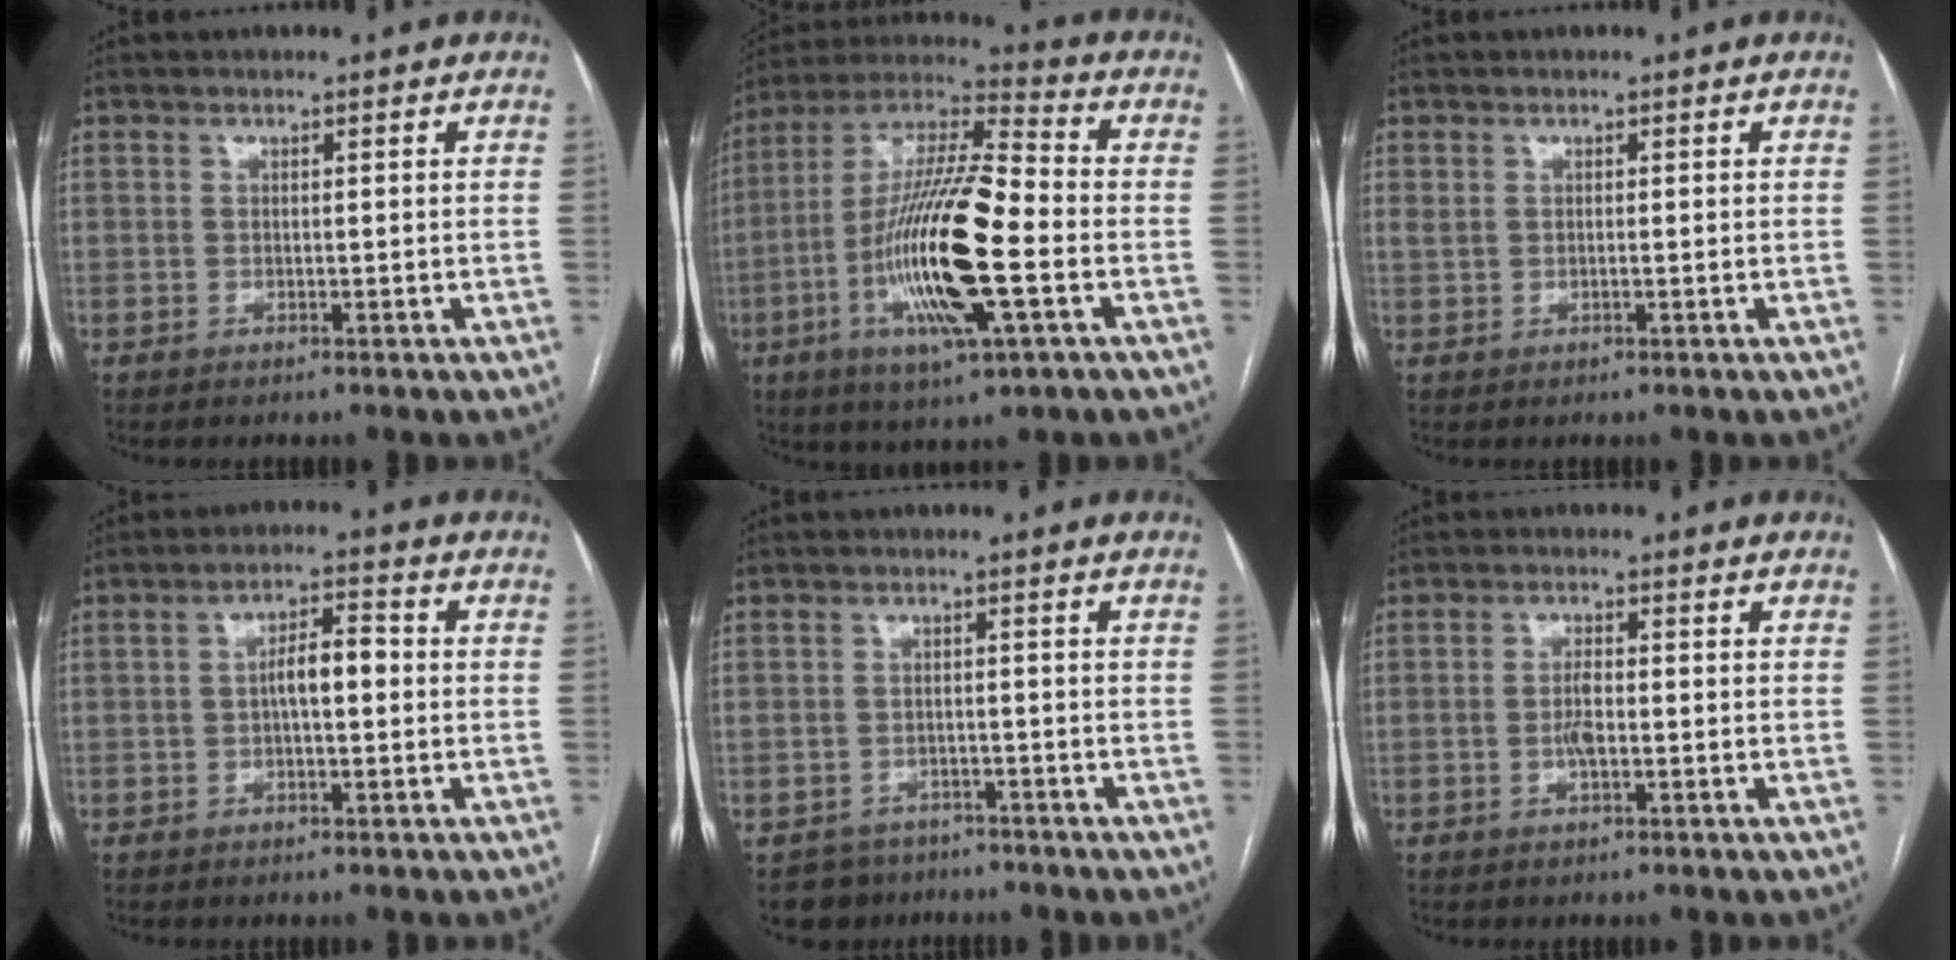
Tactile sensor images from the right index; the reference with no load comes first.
{"total": 19.6, "force": [-4.7, 2.8, 18.9], "torque": [-0.377, -0.007, -0.087]}
{"total": 1.0, "force": [0.2, 0.6, 0.8], "torque": [-0.027, 0.011, 0.009]}
{"total": 4.9, "force": [-0.2, 1.5, 4.6], "torque": [-0.081, 0.019, -0.005]}
{"total": 4.7, "force": [-3.5, 3.2, -0.5], "torque": [0.015, 0.009, -0.053]}
{"total": 2.7, "force": [-0.7, 0.8, 2.5], "torque": [-0.053, 0.001, -0.013]}